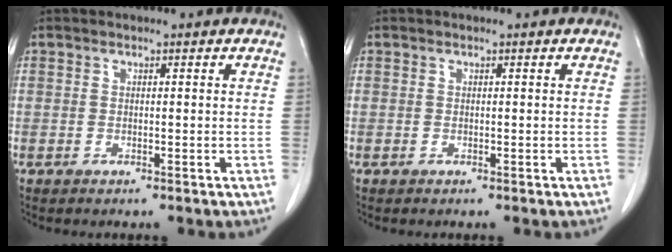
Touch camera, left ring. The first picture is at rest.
{"total": 0.0}